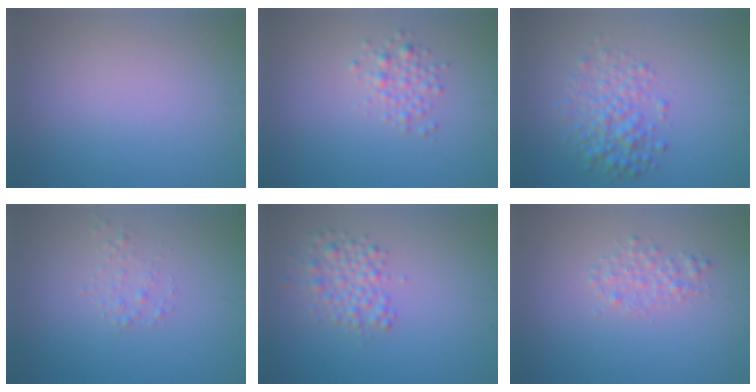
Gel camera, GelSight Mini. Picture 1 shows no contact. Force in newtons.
{"total": 1.7, "press": 1.7, "slide": 0.1}
{"total": 3.7, "press": 3.7, "slide": 0.0}
{"total": 1.0, "press": 1.0, "slide": 0.0}
{"total": 3.1, "press": 3.1, "slide": 0.1}
{"total": 1.6, "press": 1.6, "slide": 0.1}